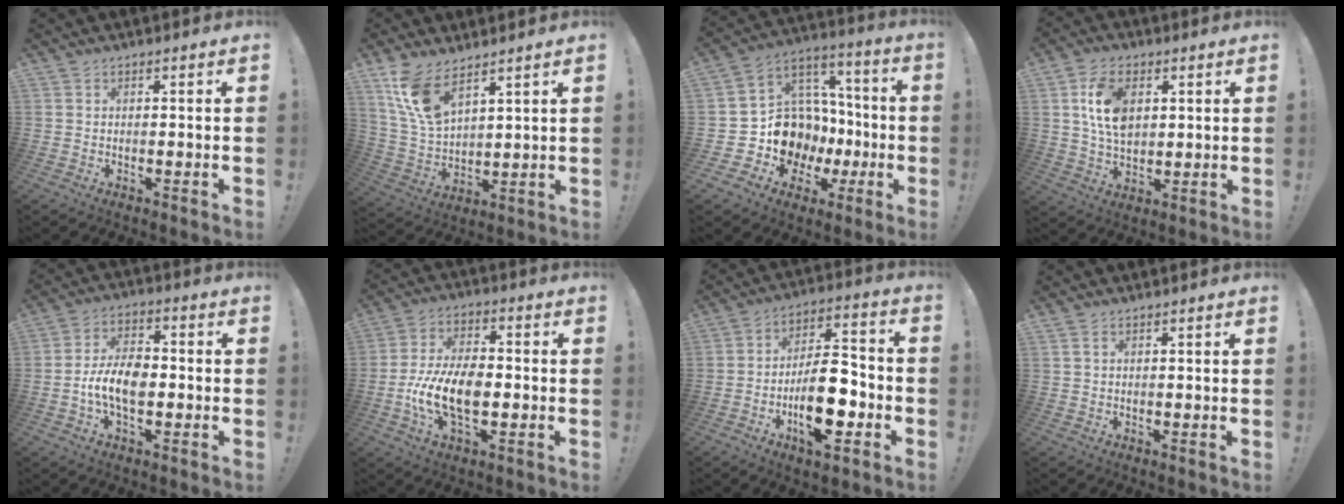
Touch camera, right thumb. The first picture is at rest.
{"total": 12.2, "force": [8.5, 5.3, 6.9], "torque": [-0.148, -0.040, 0.164]}
{"total": 14.8, "force": [-2.7, 13.6, 5.2], "torque": [-0.062, -0.004, -0.009]}
{"total": 11.6, "force": [3.4, 7.6, 8.0], "torque": [-0.148, 0.005, 0.064]}
{"total": 10.5, "force": [-2.5, 6.0, 8.2], "torque": [-0.164, 0.009, -0.043]}
{"total": 14.2, "force": [-3.3, 7.5, 11.6], "torque": [-0.228, 0.003, -0.062]}
{"total": 16.3, "force": [-5.5, 7.7, 13.3], "torque": [-0.214, 0.027, -0.091]}
{"total": 1.5, "force": [0.9, 0.6, 1.0], "torque": [-0.022, 0.001, 0.017]}